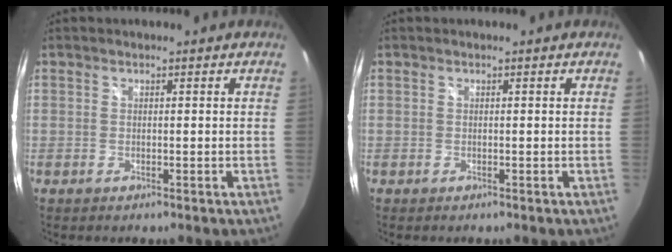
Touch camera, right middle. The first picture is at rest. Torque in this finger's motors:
{"motor_torque": [0.50, -0.83, 0.19, 0.07]}